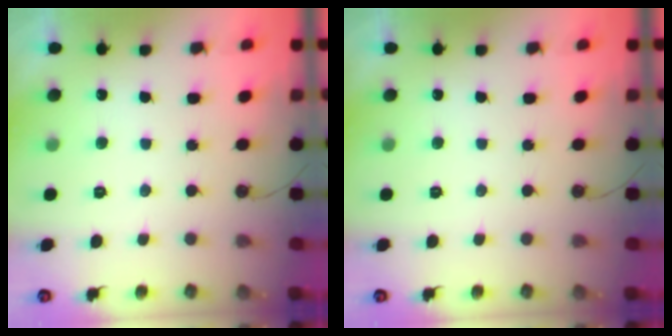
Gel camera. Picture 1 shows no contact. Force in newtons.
{"total": 0.0}